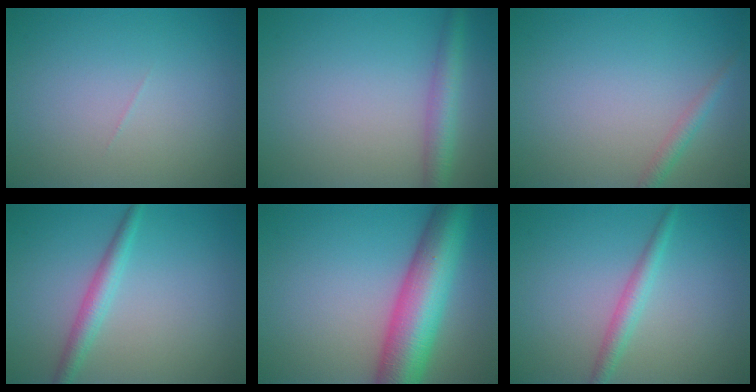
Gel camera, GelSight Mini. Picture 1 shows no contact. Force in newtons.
{"total": 3.0, "press": 3.0, "slide": 0.1}
{"total": 1.4, "press": 1.4, "slide": 0.0}
{"total": 2.3, "press": 2.3, "slide": 0.0}
{"total": 10.1, "press": 10.1, "slide": 0.2}
{"total": 2.1, "press": 2.1, "slide": 0.0}